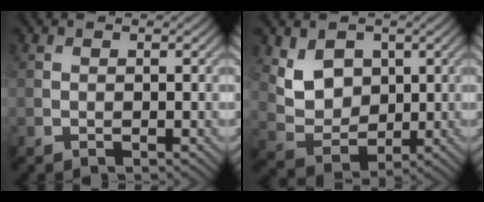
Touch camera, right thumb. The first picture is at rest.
{"total": 5.9, "force": [2.3, 4.4, 3.1], "torque": [-0.077, -0.014, 0.040]}